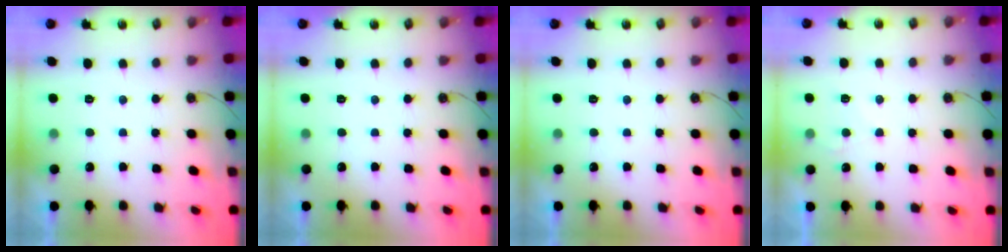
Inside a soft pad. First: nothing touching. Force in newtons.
{"total": 0.0}
{"total": 0.0}
{"total": 5.2, "press": 5.1, "slide": 0.7}